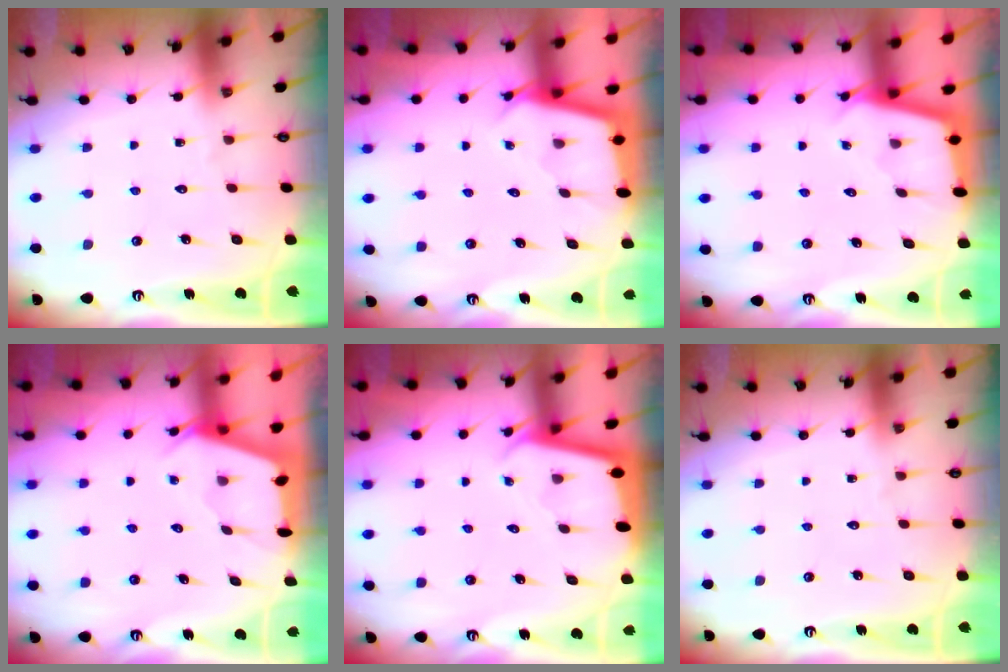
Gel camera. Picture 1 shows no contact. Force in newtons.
{"total": 2.2, "press": 2.2, "slide": 0.2}
{"total": 2.1, "press": 2.1, "slide": 0.2}
{"total": 2.4, "press": 2.4, "slide": 0.3}
{"total": 1.8, "press": 1.8, "slide": 0.0}
{"total": 0.0}